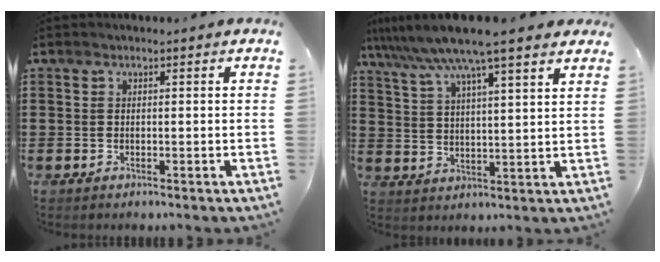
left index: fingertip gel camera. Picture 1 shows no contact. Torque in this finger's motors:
{"motor_torque": [2.14, 0.00, 0.65, 0.21]}